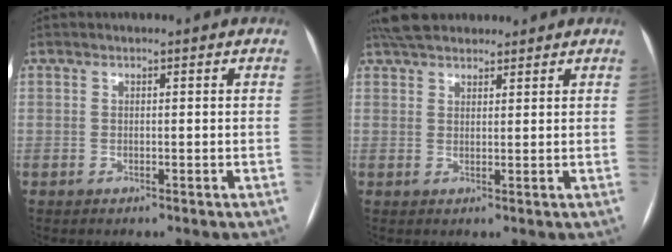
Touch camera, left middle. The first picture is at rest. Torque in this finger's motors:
{"motor_torque": [0.39, -0.50, 0.12, 0.03]}